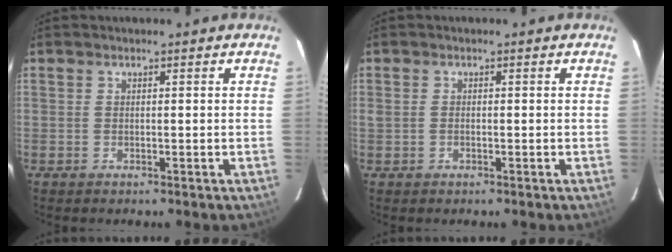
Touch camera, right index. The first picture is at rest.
{"total": 1.0, "force": [-0.2, 0.7, 0.6], "torque": [-0.013, 0.001, -0.005]}